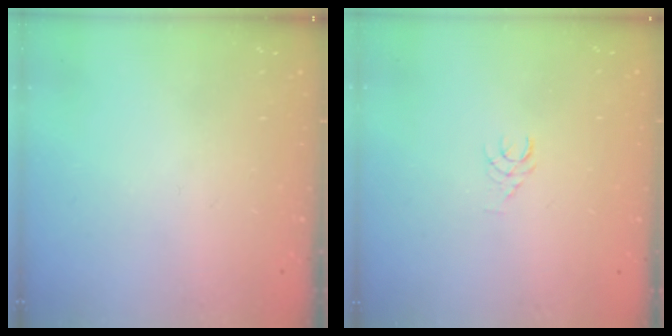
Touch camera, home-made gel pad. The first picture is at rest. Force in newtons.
{"total": 3.5, "press": 3.5, "slide": 0.3}